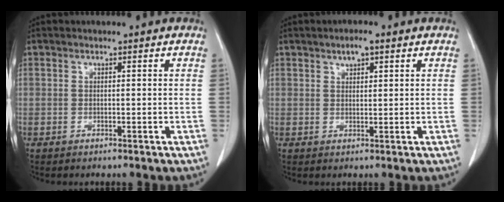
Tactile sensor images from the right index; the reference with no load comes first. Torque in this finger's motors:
{"motor_torque": [0.20, 0.21, 0.00, 0.04]}